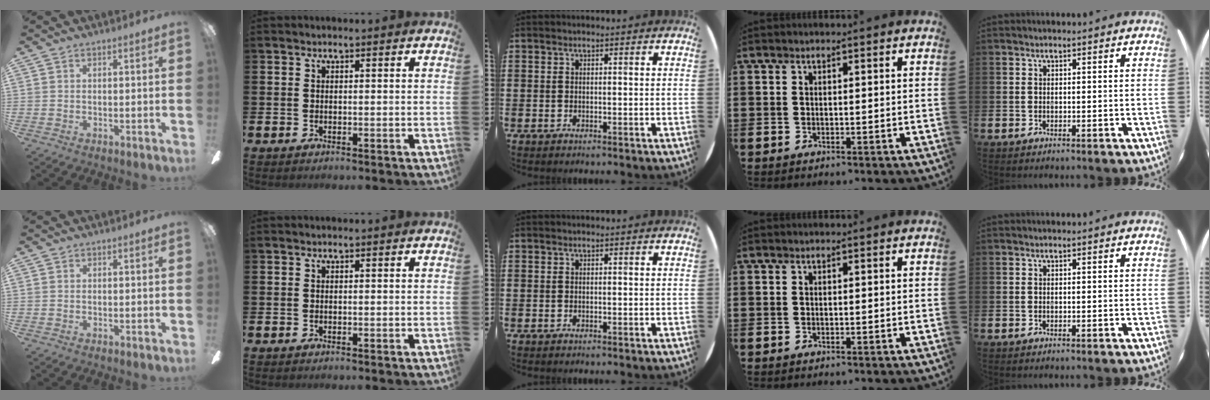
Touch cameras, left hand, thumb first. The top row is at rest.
{}